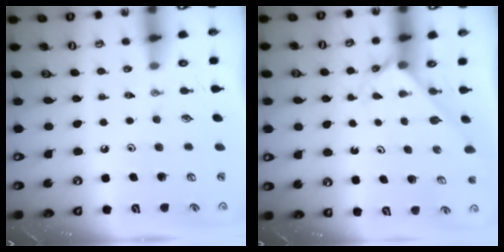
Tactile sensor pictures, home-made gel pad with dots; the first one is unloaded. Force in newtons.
{"total": 2.3, "press": 2.3, "slide": 0.2}